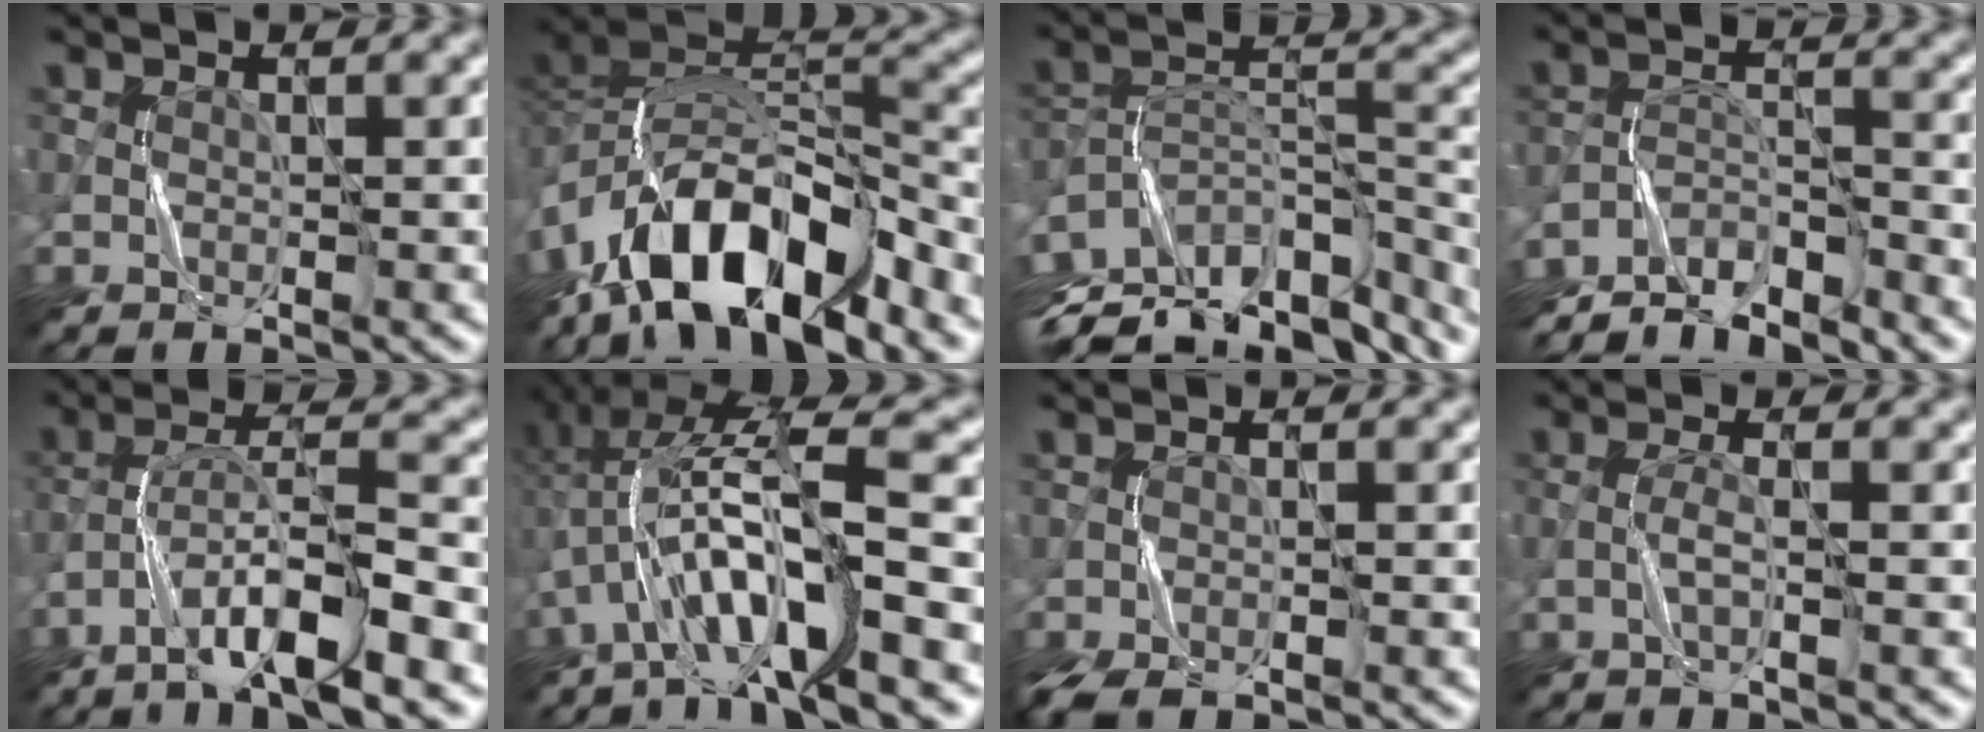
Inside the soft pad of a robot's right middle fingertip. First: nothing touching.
{"total": 12.4, "force": [-7.1, 5.1, 8.7], "torque": [-0.145, 0.009, -0.134]}
{"total": 13.5, "force": [-9.3, 5.6, 8.0], "torque": [-0.171, 0.017, -0.149]}
{"total": 7.0, "force": [-6.5, 1.4, 2.4], "torque": [-0.036, -0.002, -0.120]}
{"total": 7.9, "force": [-4.8, 1.1, 6.2], "torque": [-0.104, 0.015, -0.086]}
{"total": 11.2, "force": [-2.5, 2.7, 10.6], "torque": [-0.194, 0.029, -0.046]}
{"total": 2.6, "force": [-1.8, 0.6, 1.7], "torque": [-0.042, -0.008, -0.040]}
{"total": 1.7, "force": [-0.5, 0.1, 1.6], "torque": [-0.035, 0.005, -0.014]}